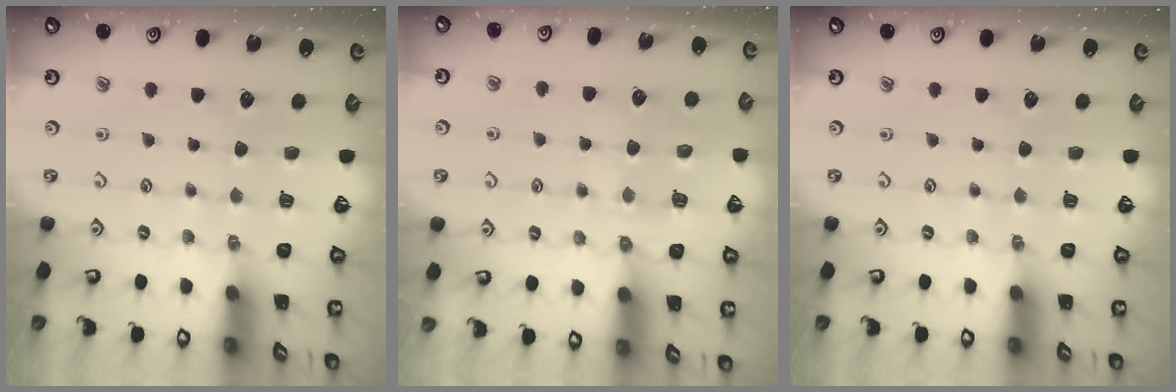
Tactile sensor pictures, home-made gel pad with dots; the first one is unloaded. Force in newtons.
{"total": 6.3, "press": 6.2, "slide": 0.6}
{"total": 0.0}